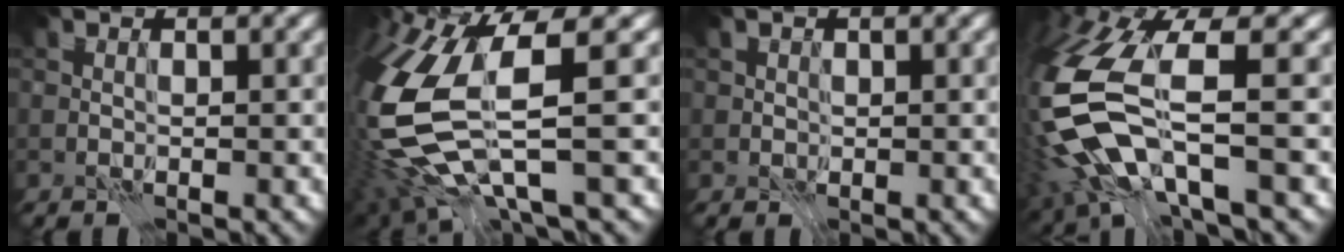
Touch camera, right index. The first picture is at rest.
{"total": 12.1, "force": [-0.9, 4.4, 11.2], "torque": [-0.259, -0.035, -0.009]}
{"total": 0.9, "force": [0.2, 0.9, 0.1], "torque": [0.004, -0.001, 0.001]}
{"total": 11.5, "force": [-2.8, 4.8, 10.1], "torque": [-0.241, -0.023, -0.056]}